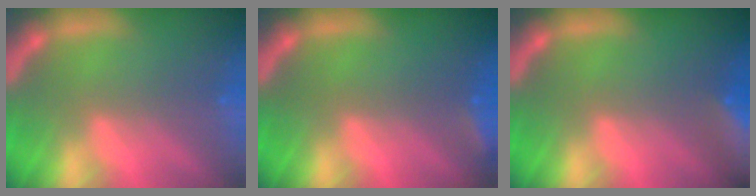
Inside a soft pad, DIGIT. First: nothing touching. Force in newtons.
{"total": 1.9}
{"total": 8.9}